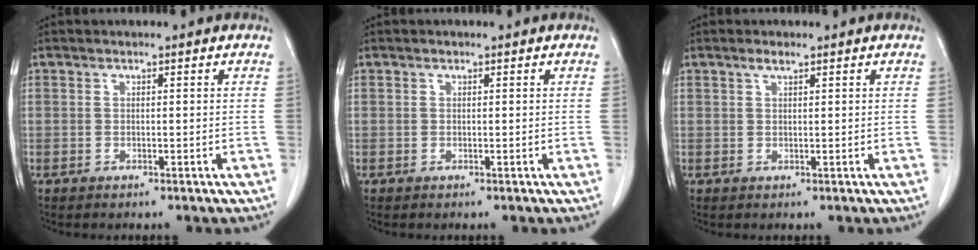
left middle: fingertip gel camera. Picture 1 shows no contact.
{"total": 0.0}
{"total": 1.2, "force": [0.9, 0.2, 0.8], "torque": [-0.018, 0.001, 0.017]}